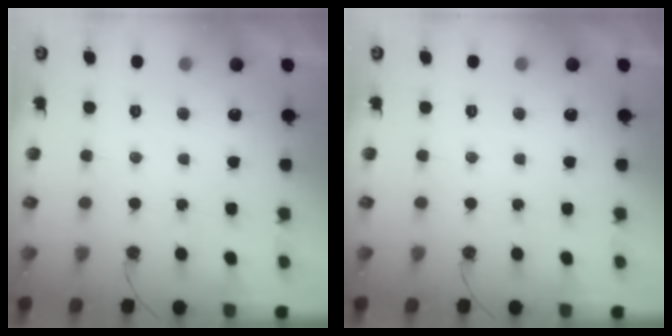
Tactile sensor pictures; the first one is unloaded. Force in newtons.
{"total": 0.0}